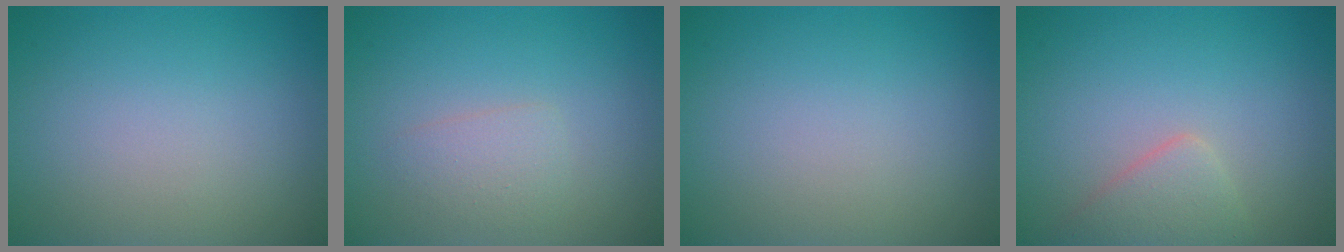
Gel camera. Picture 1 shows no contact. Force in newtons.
{"total": 1.6, "press": 1.6, "slide": 0.0}
{"total": 0.0}
{"total": 2.4, "press": 2.3, "slide": 0.2}